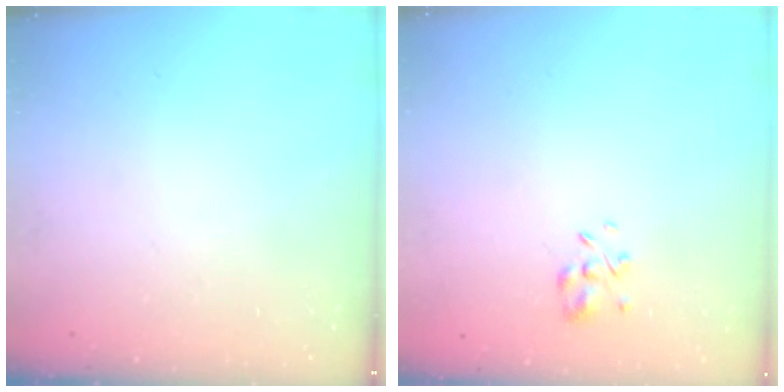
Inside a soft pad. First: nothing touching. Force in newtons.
{"total": 4.3, "press": 4.0, "slide": 1.7}